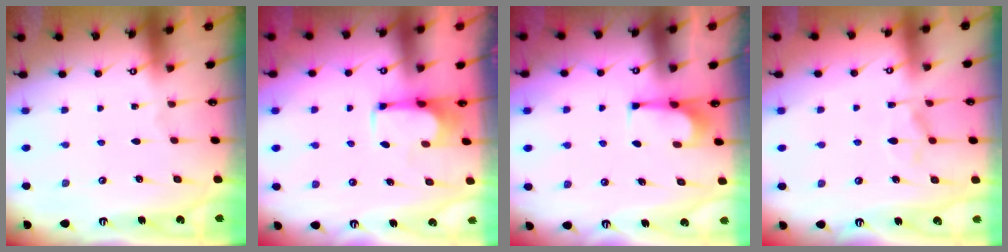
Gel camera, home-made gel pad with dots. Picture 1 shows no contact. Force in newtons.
{"total": 3.6, "press": 3.6, "slide": 0.7}
{"total": 2.1, "press": 1.9, "slide": 0.8}
{"total": 1.4, "press": 0.3, "slide": 1.3}